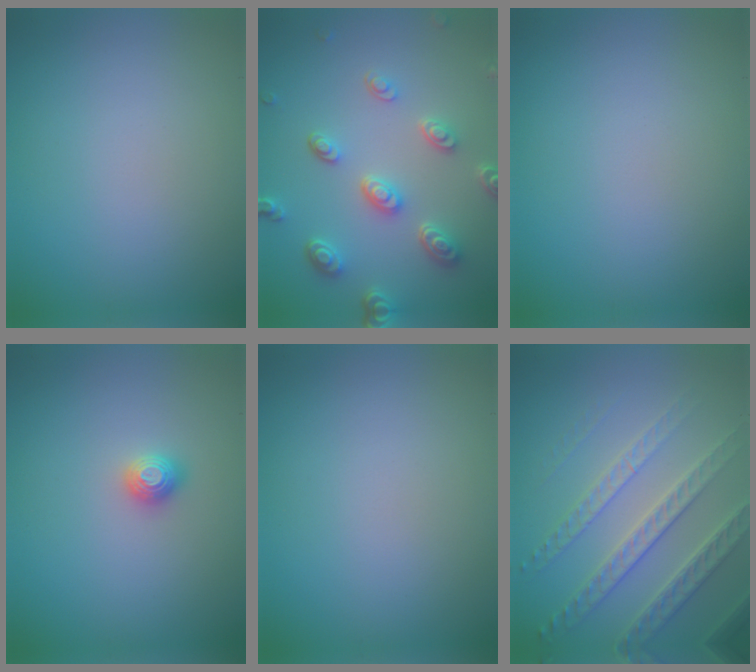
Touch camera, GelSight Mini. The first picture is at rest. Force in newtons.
{"total": 4.7, "press": 3.8, "slide": 2.8}
{"total": 0.0}
{"total": 1.2, "press": 1.1, "slide": 0.3}
{"total": 0.0}
{"total": 5.5, "press": 4.2, "slide": 3.5}